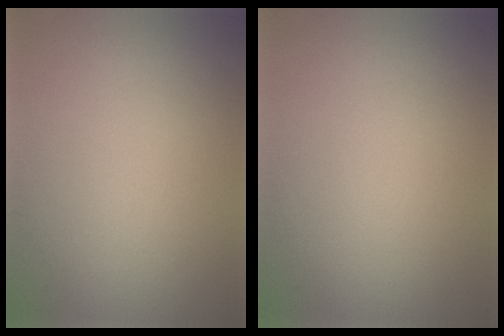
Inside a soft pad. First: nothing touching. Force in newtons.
{"total": 0.0}